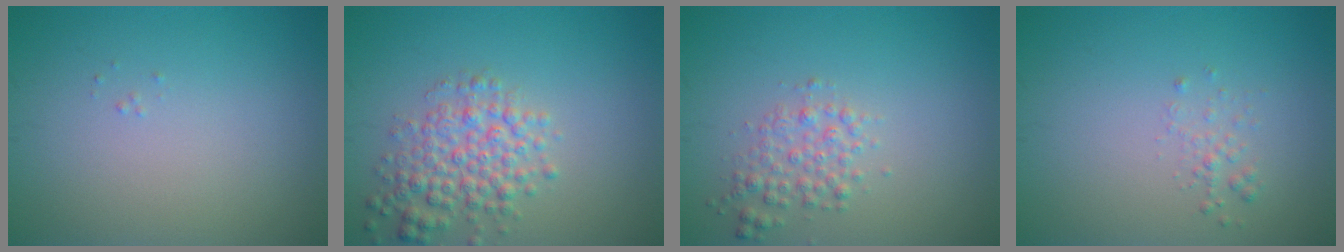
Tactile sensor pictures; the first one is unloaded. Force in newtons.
{"total": 4.1, "press": 4.1, "slide": 0.1}
{"total": 2.2, "press": 2.2, "slide": 0.0}
{"total": 1.0, "press": 1.0, "slide": 0.1}